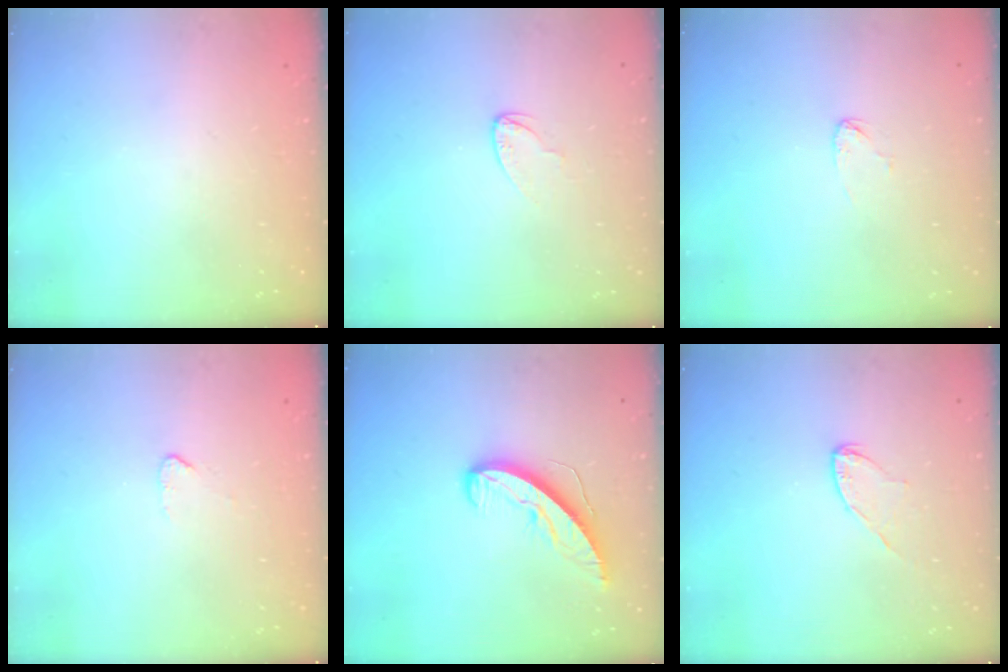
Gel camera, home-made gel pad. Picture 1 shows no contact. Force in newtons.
{"total": 3.4, "press": 3.4, "slide": 0.3}
{"total": 3.0, "press": 3.0, "slide": 0.2}
{"total": 2.7, "press": 2.7, "slide": 0.2}
{"total": 8.7, "press": 8.7, "slide": 0.7}
{"total": 5.9, "press": 5.9, "slide": 0.5}